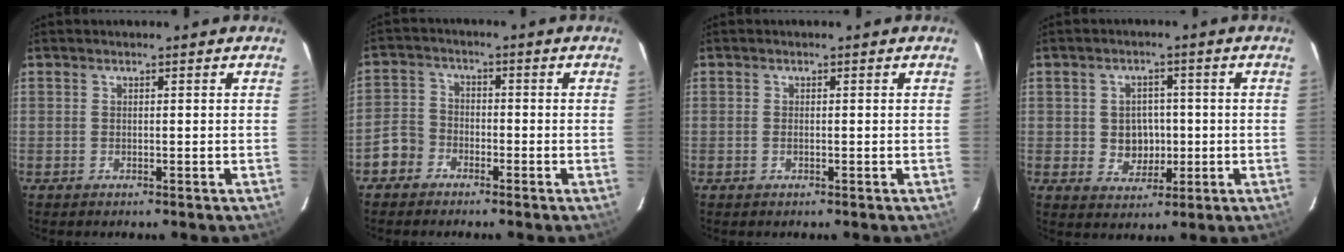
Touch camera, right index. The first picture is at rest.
{"total": 4.4, "force": [-2.5, 3.5, 0.9], "torque": [-0.023, 0.015, -0.054]}
{"total": 0.6, "force": [-0.1, 0.3, 0.5], "torque": [-0.011, 0.000, -0.003]}
{"total": 5.7, "force": [-0.4, 5.1, 2.5], "torque": [-0.051, 0.010, 0.007]}